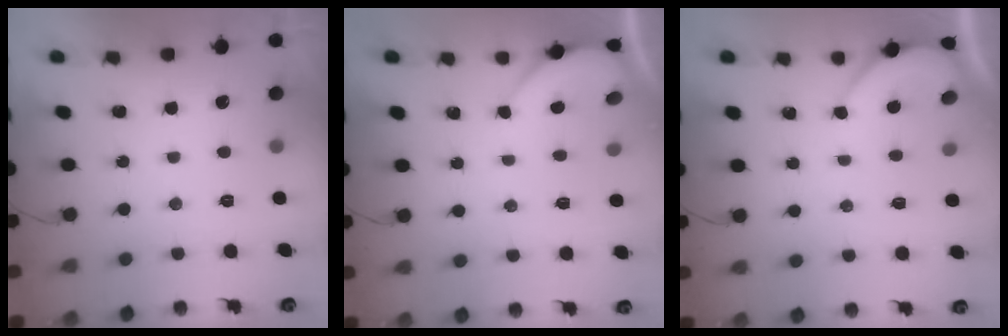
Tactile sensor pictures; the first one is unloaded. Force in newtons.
{"total": 1.7, "press": 1.7, "slide": 0.2}
{"total": 1.7, "press": 1.6, "slide": 0.4}